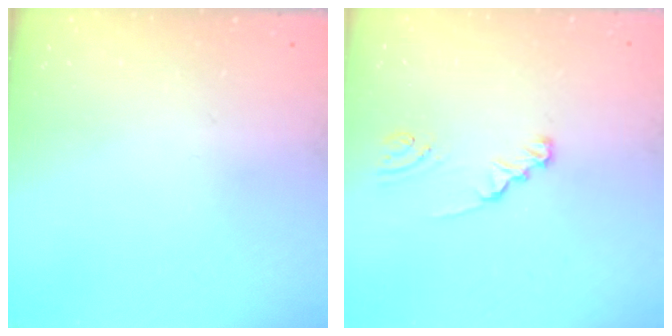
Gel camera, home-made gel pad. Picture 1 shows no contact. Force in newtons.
{"total": 2.2, "press": 2.2, "slide": 0.2}